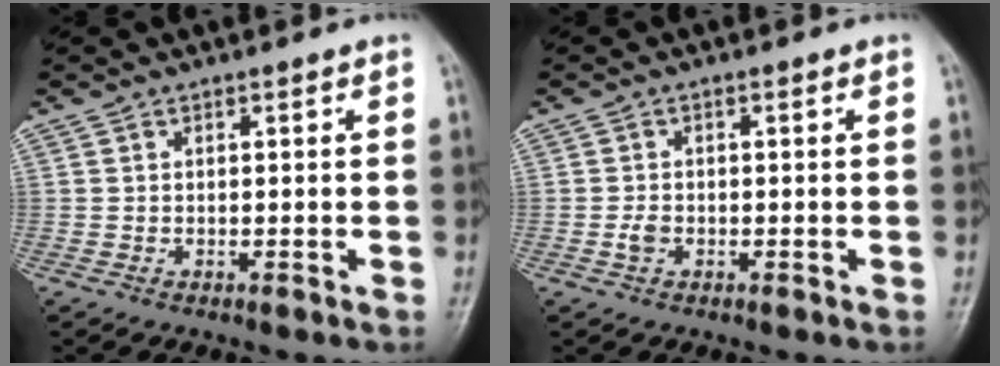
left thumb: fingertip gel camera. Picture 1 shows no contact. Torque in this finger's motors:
{"motor_torque": [-0.45, 0.58, 0.10, 0.02, 0.00]}